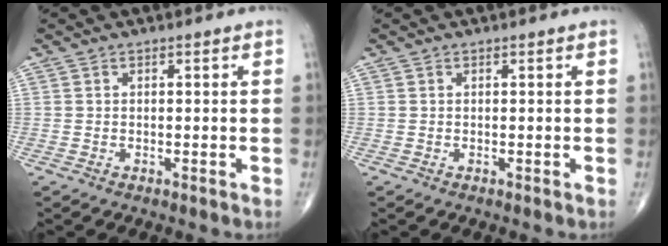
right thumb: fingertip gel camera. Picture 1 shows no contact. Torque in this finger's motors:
{"motor_torque": [0.00, 0.01, 0.00, 0.00, 0.00]}